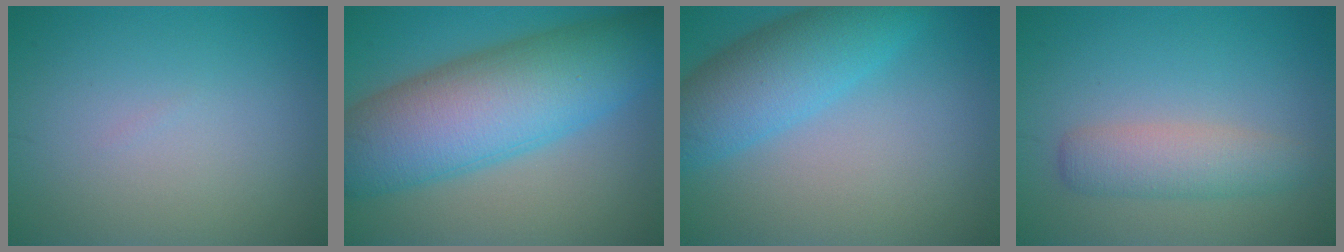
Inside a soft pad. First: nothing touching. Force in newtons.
{"total": 12.3, "press": 12.3, "slide": 0.2}
{"total": 6.6, "press": 6.6, "slide": 0.1}
{"total": 3.3, "press": 3.3, "slide": 0.1}